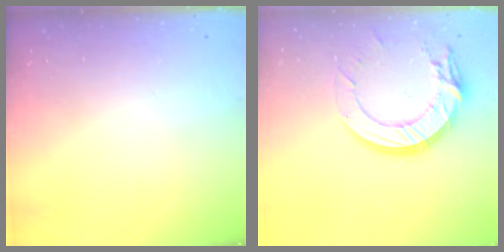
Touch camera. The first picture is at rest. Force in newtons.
{"total": 14.7, "press": 14.6, "slide": 1.4}